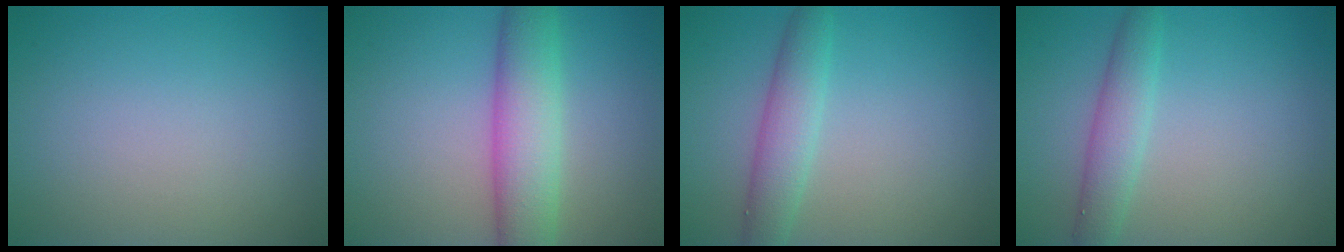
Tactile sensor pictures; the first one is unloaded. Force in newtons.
{"total": 5.9, "press": 5.9, "slide": 0.3}
{"total": 3.4, "press": 3.4, "slide": 0.1}
{"total": 2.9, "press": 2.9, "slide": 0.1}